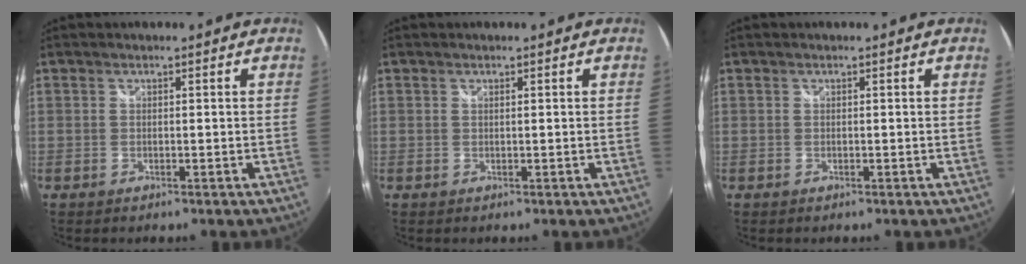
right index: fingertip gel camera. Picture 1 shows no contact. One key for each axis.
{"total": 0.0}
{"total": 0.0}